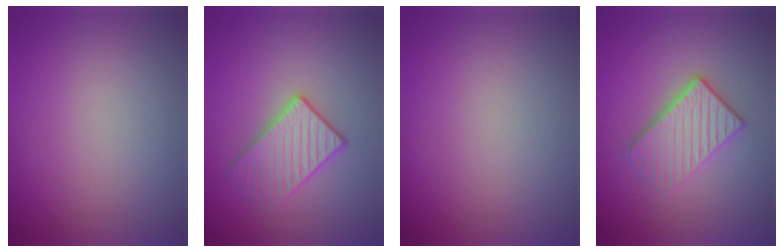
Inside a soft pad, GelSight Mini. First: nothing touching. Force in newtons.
{"total": 3.2, "press": 3.1, "slide": 0.6}
{"total": 0.0}
{"total": 3.8, "press": 3.2, "slide": 2.0}